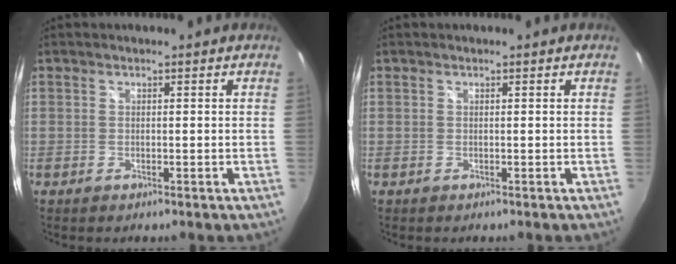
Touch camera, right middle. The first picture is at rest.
{"total": 0.0}